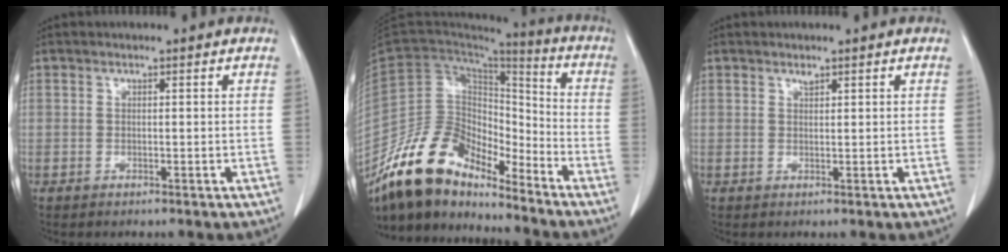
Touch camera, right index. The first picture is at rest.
{"total": 16.8, "force": [-13.8, 5.8, 7.7], "torque": [-0.147, 0.032, -0.259]}
{"total": 1.1, "force": [0.8, 0.6, 0.5], "torque": [-0.013, 0.001, 0.017]}